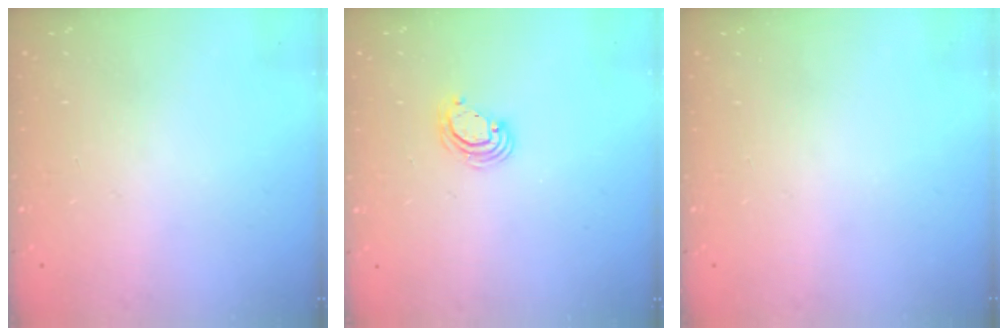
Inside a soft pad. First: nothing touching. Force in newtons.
{"total": 4.4, "press": 4.4, "slide": 0.2}
{"total": 0.0}